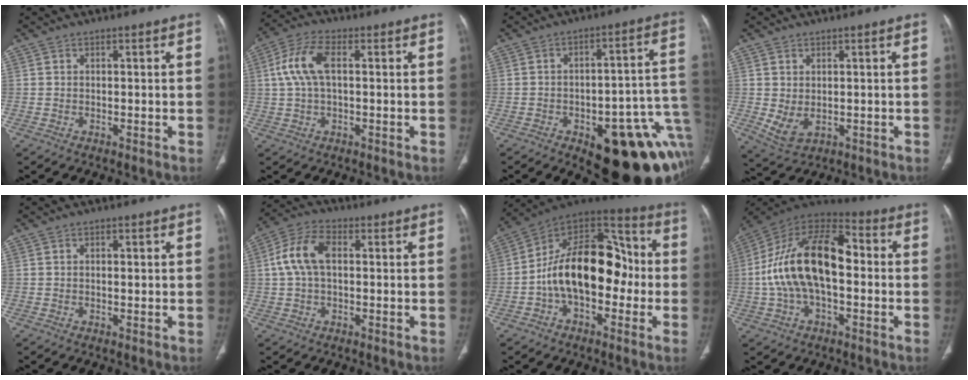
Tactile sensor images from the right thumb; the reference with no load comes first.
{"total": 8.1, "force": [1.3, 3.8, 7.1], "torque": [-0.164, 0.023, 0.023]}
{"total": 24.0, "force": [-7.9, 9.4, 20.6], "torque": [-0.192, 0.044, -0.084]}
{"total": 4.3, "force": [-0.1, 2.8, 3.2], "torque": [-0.064, -0.004, 0.017]}
{"total": 1.3, "force": [0.2, 0.6, 1.2], "torque": [-0.018, 0.004, 0.002]}
{"total": 8.6, "force": [1.1, 5.0, 6.9], "torque": [-0.147, 0.027, 0.019]}
{"total": 21.2, "force": [-2.1, 12.6, 16.9], "torque": [-0.247, 0.053, -0.042]}
{"total": 20.4, "force": [-0.3, 10.9, 17.2], "torque": [-0.313, 0.045, -0.011]}